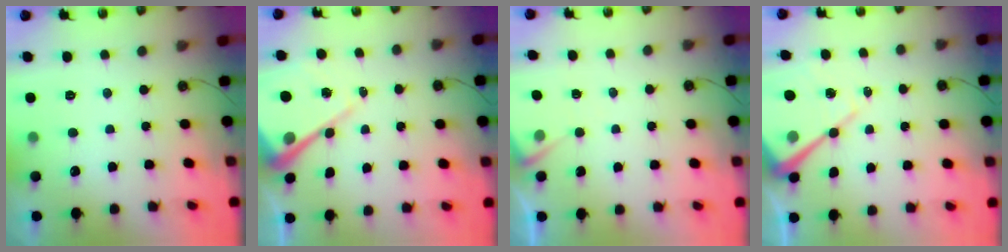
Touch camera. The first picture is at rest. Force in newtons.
{"total": 12.6, "press": 12.5, "slide": 1.3}
{"total": 5.1, "press": 5.1, "slide": 0.6}
{"total": 12.8, "press": 12.8, "slide": 1.0}